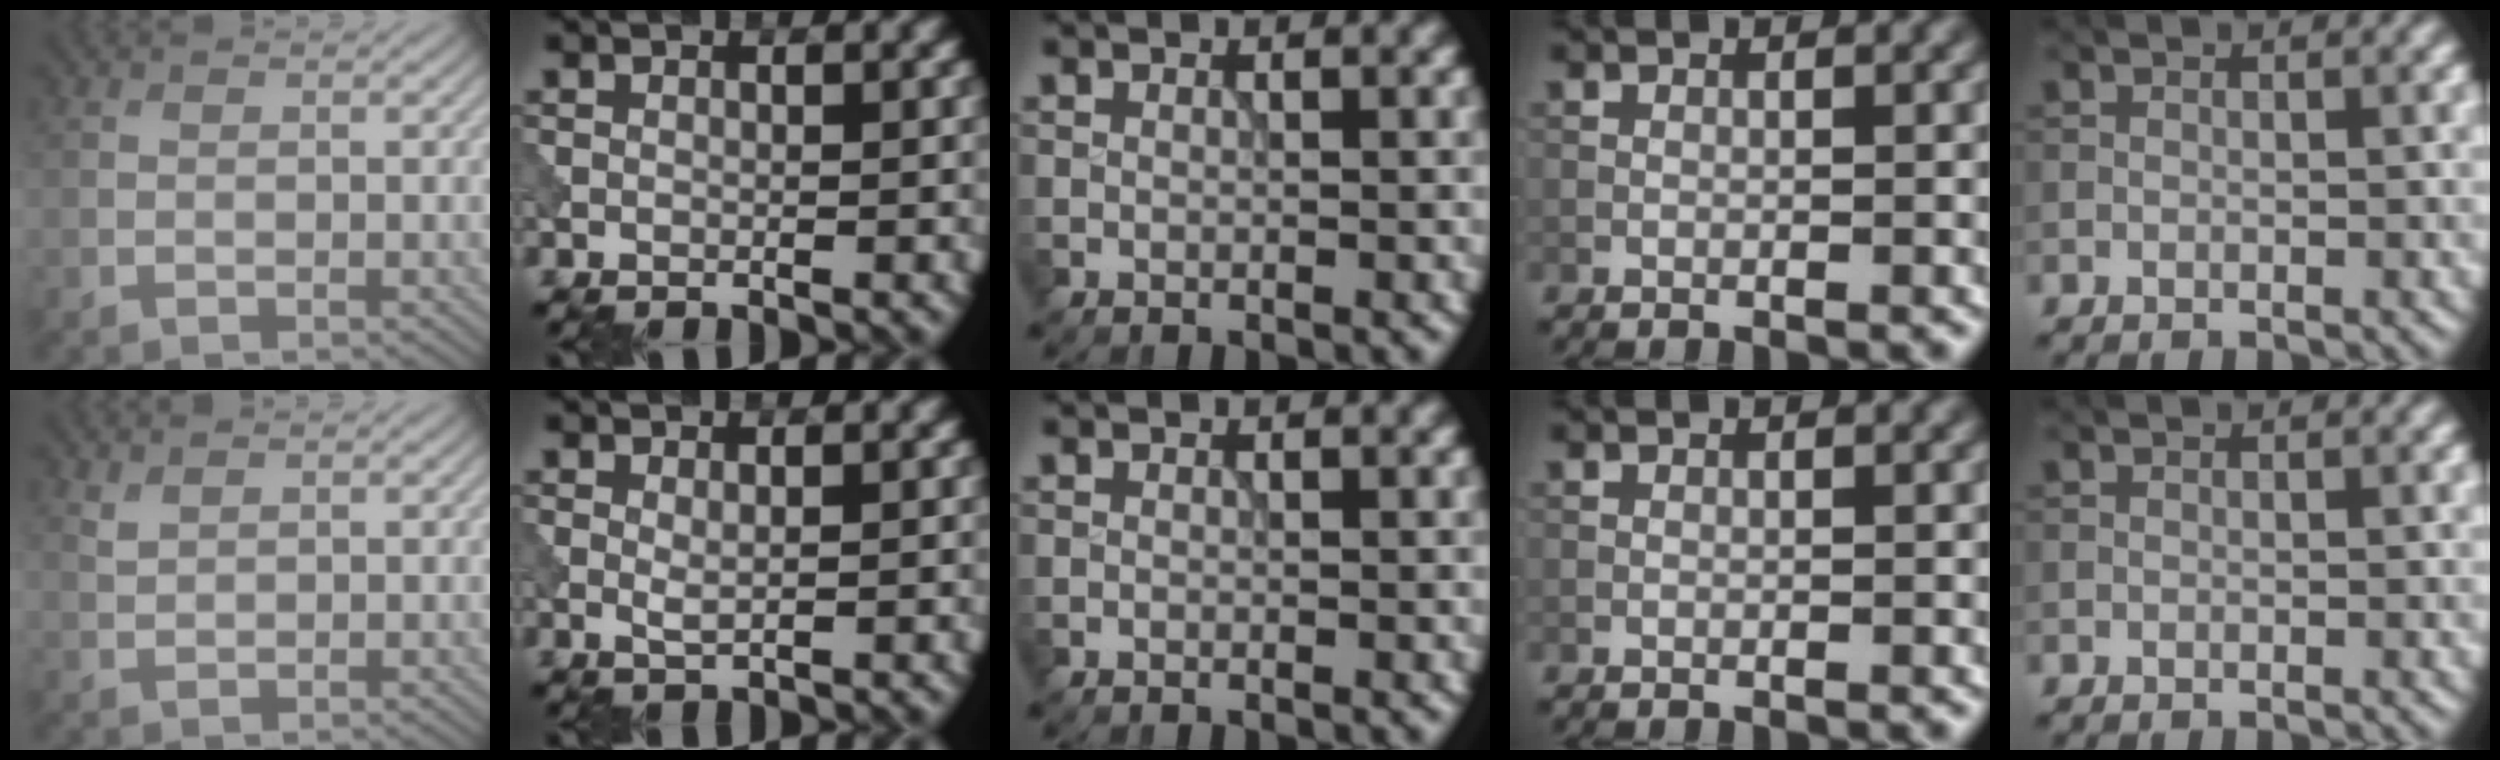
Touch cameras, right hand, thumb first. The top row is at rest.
{"thumb": {"total": 1.2, "force": [1.0, 0.4, 0.5], "torque": [-0.021, -0.001, 0.025]}, "index": {"total": 1.0, "force": [0.3, 0.2, 0.9], "torque": [-0.021, -0.001, 0.005]}}